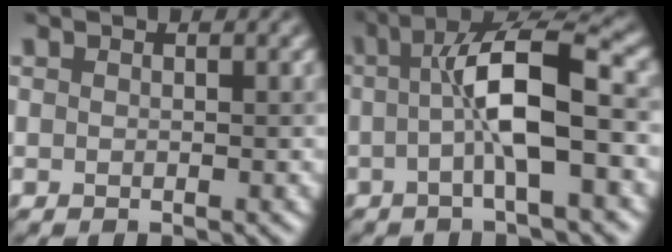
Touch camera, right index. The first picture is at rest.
{"total": 7.2, "force": [-0.1, 1.5, 7.1], "torque": [-0.116, 0.014, -0.004]}